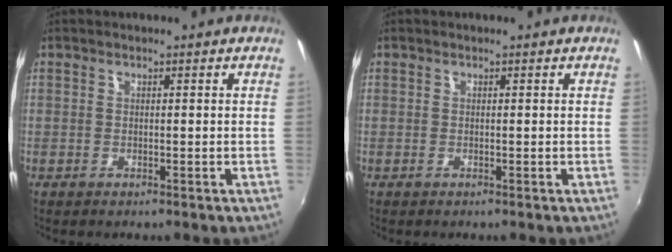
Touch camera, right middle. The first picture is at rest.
{"total": 0.0}